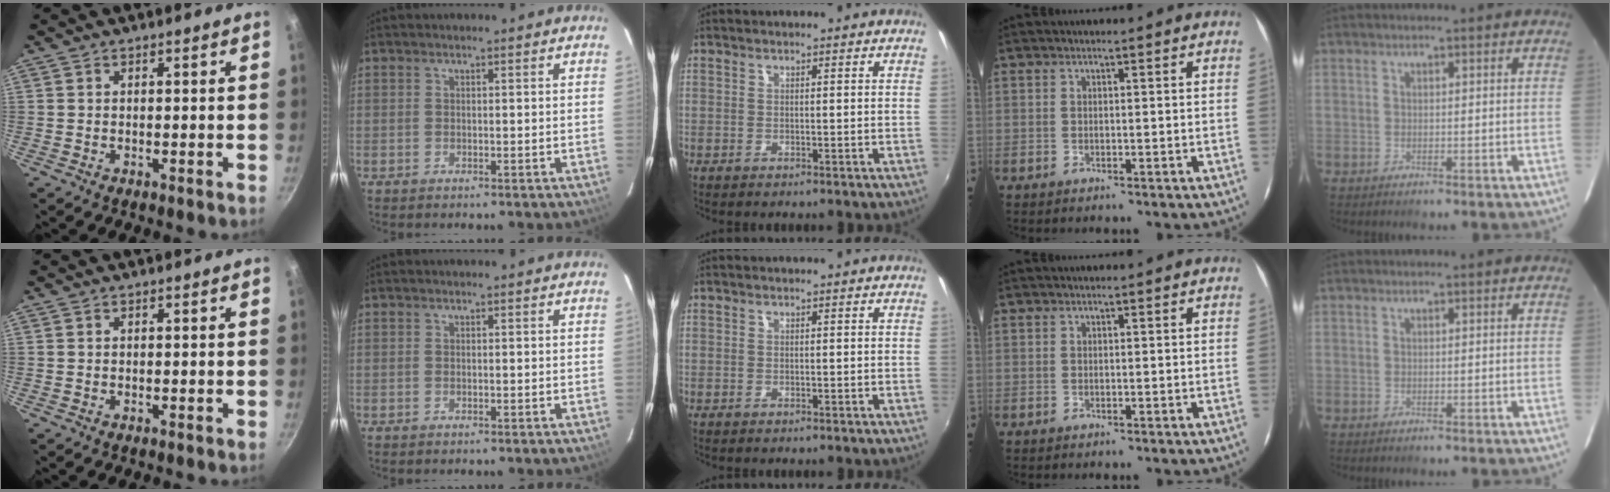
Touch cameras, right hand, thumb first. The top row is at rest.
{}